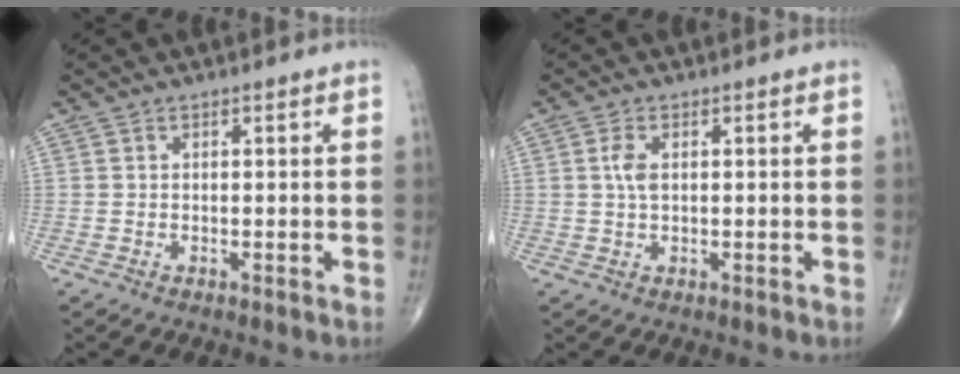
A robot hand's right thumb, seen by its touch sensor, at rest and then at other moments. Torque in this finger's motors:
{"motor_torque": [0.99, 0.92, 0.75, -0.01, 0.02]}